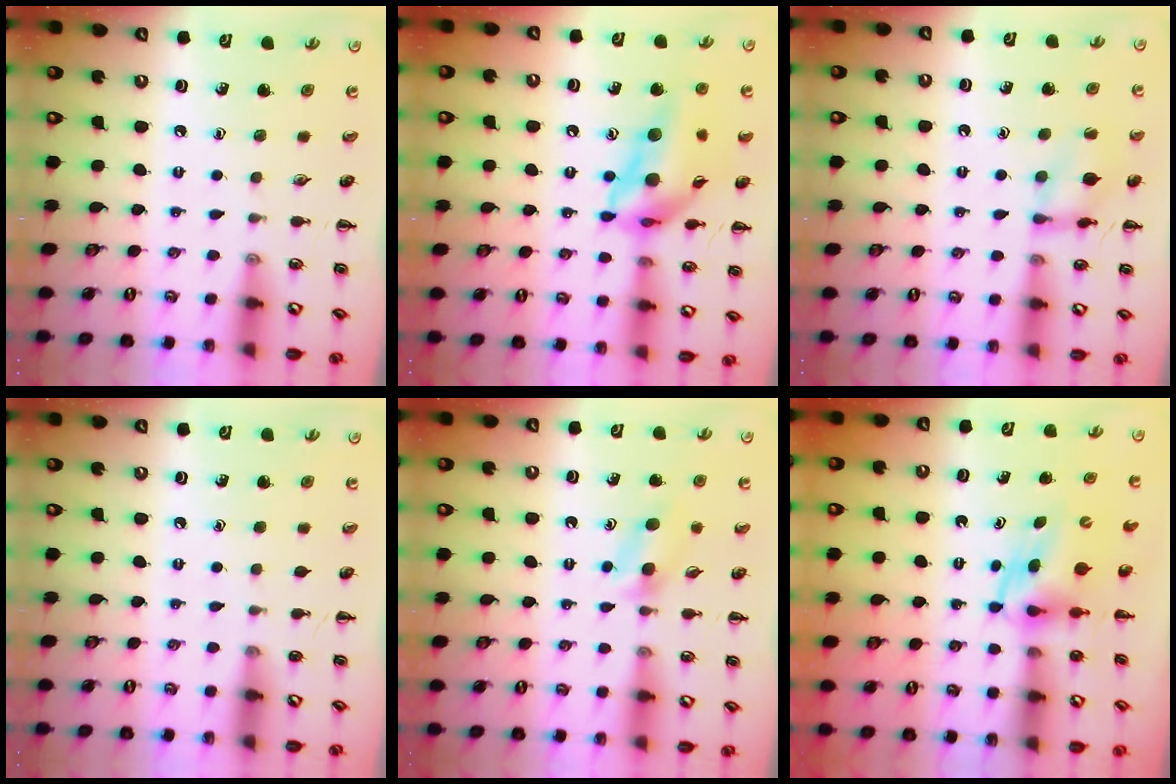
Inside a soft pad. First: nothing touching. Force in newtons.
{"total": 16.7, "press": 16.2, "slide": 4.1}
{"total": 11.4, "press": 11.4, "slide": 0.4}
{"total": 0.0}
{"total": 3.2, "press": 3.0, "slide": 1.3}
{"total": 4.4, "press": 4.4, "slide": 0.6}